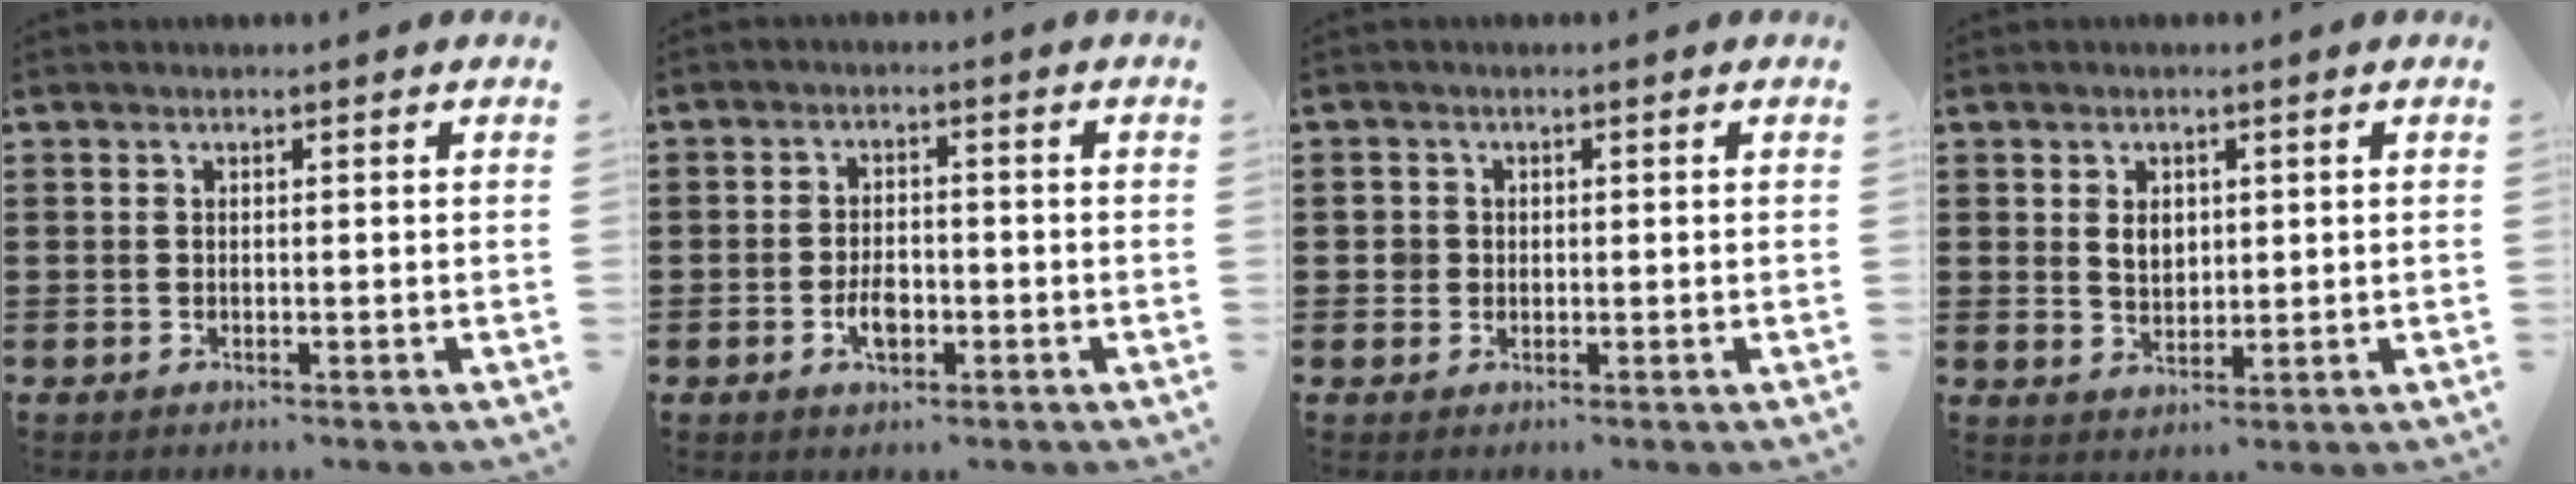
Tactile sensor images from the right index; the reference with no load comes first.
{"total": 3.7, "force": [-1.3, 1.8, 2.9], "torque": [-0.059, 0.000, -0.025]}
{"total": 1.7, "force": [0.0, 1.7, 0.4], "torque": [-0.014, 0.008, -0.002]}
{"total": 3.0, "force": [0.8, 2.1, 2.0], "torque": [-0.038, 0.006, 0.012]}